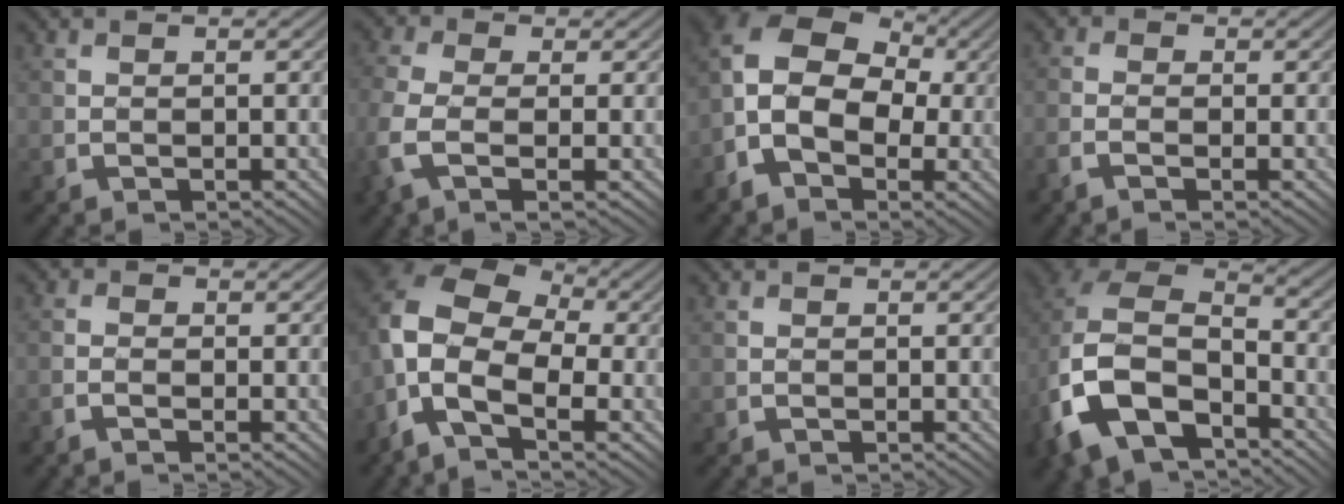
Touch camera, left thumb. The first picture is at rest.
{"total": 6.8, "force": [-1.8, 3.7, 5.4], "torque": [-0.165, -0.011, -0.042]}
{"total": 11.4, "force": [-1.2, 8.0, 8.0], "torque": [-0.148, -0.001, -0.031]}
{"total": 2.8, "force": [-1.3, 1.2, 2.1], "torque": [-0.048, -0.001, -0.034]}
{"total": 1.7, "force": [-1.0, 0.8, 1.2], "torque": [-0.022, 0.001, -0.025]}
{"total": 12.5, "force": [-2.7, 8.1, 9.1], "torque": [-0.206, -0.012, -0.051]}
{"total": 0.0}
{"total": 14.7, "force": [-6.1, 9.6, 9.3], "torque": [-0.223, -0.044, -0.105]}